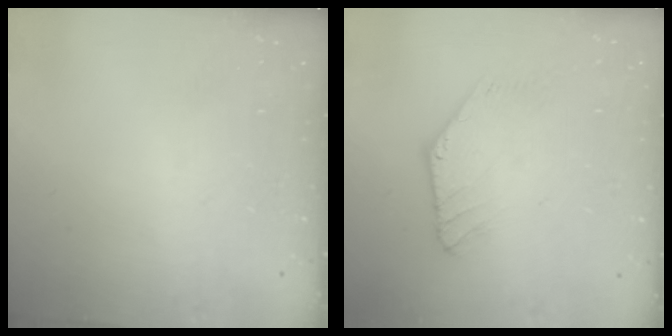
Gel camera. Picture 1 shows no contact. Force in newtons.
{"total": 1.3, "press": 1.3, "slide": 0.1}